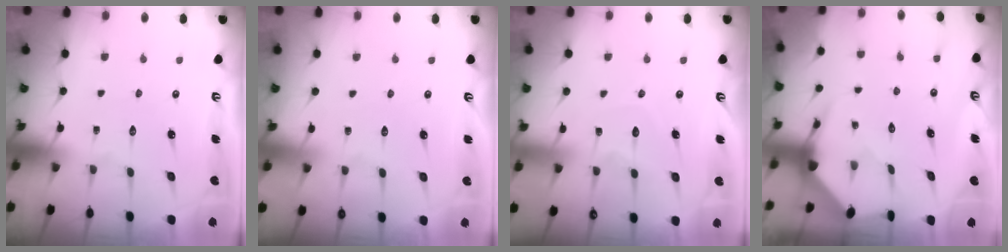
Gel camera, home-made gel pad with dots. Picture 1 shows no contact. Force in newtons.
{"total": 3.4, "press": 3.4, "slide": 0.5}
{"total": 6.0, "press": 6.0, "slide": 0.7}
{"total": 3.5, "press": 3.5, "slide": 0.4}